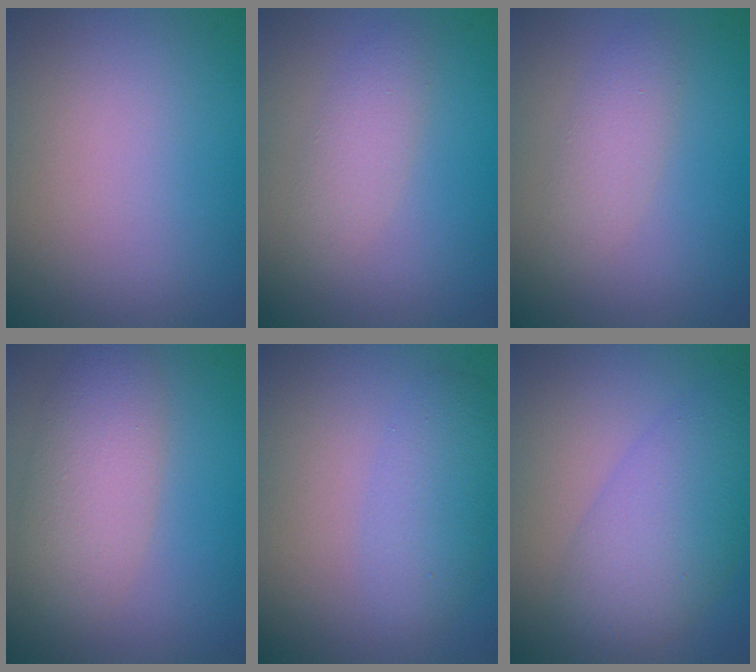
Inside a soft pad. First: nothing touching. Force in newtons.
{"total": 2.1, "press": 2.1, "slide": 0.1}
{"total": 2.1, "press": 2.1, "slide": 0.1}
{"total": 4.6, "press": 4.6, "slide": 0.2}
{"total": 3.0, "press": 3.0, "slide": 0.1}
{"total": 6.8, "press": 6.8, "slide": 0.3}